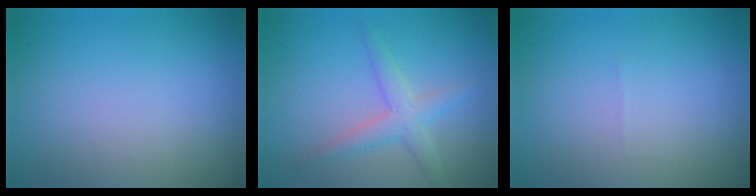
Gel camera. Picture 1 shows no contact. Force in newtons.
{"total": 2.5, "press": 2.5, "slide": 0.1}
{"total": 0.0}